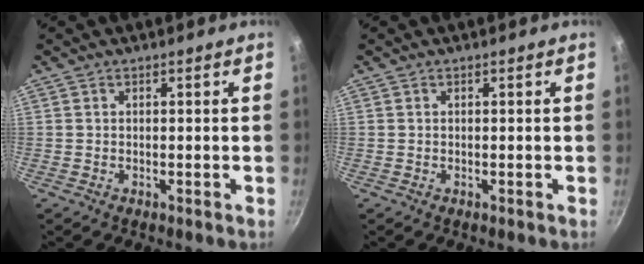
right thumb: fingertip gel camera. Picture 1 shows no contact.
{"total": 0.0}